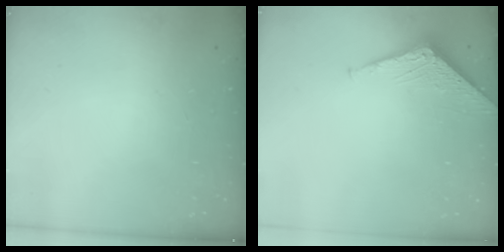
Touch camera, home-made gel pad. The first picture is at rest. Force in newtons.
{"total": 4.1, "press": 4.1, "slide": 0.4}